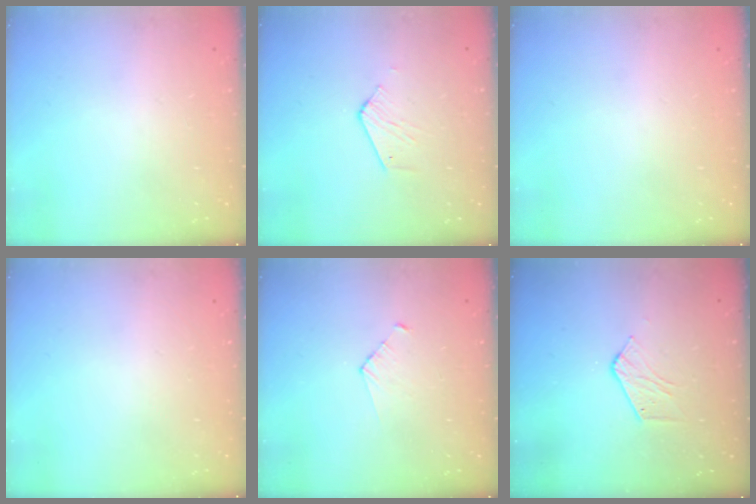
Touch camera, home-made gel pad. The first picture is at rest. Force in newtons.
{"total": 2.8, "press": 2.8, "slide": 0.4}
{"total": 0.0}
{"total": 0.0}
{"total": 2.8, "press": 2.8, "slide": 0.2}
{"total": 3.8, "press": 3.8, "slide": 0.3}